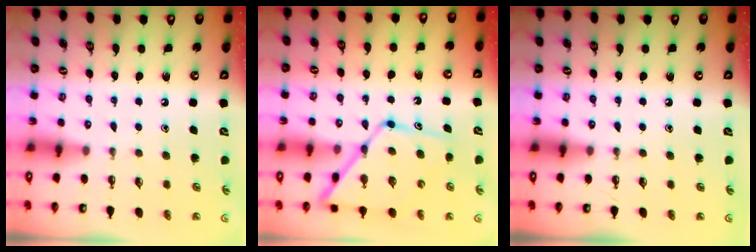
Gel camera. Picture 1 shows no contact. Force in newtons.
{"total": 13.3, "press": 13.3, "slide": 1.1}
{"total": 0.0}